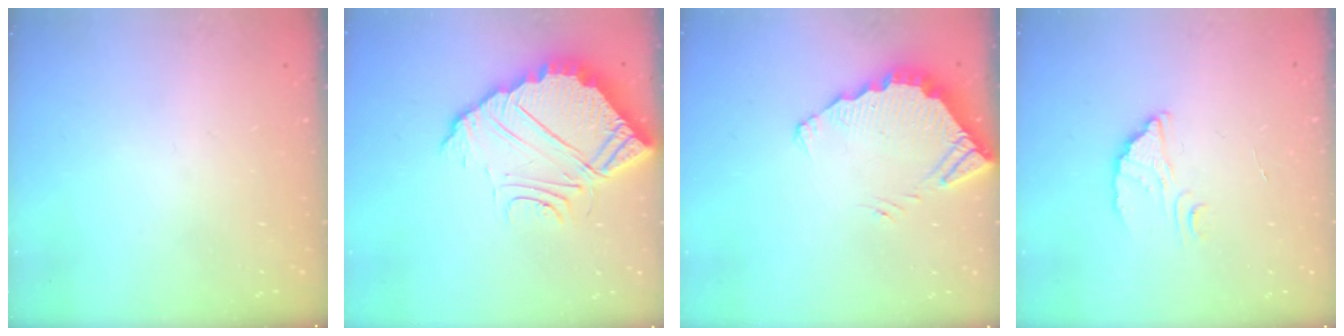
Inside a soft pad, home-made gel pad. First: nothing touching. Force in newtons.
{"total": 9.9, "press": 9.9, "slide": 0.6}
{"total": 3.9, "press": 3.9, "slide": 0.3}
{"total": 2.4, "press": 2.4, "slide": 0.1}